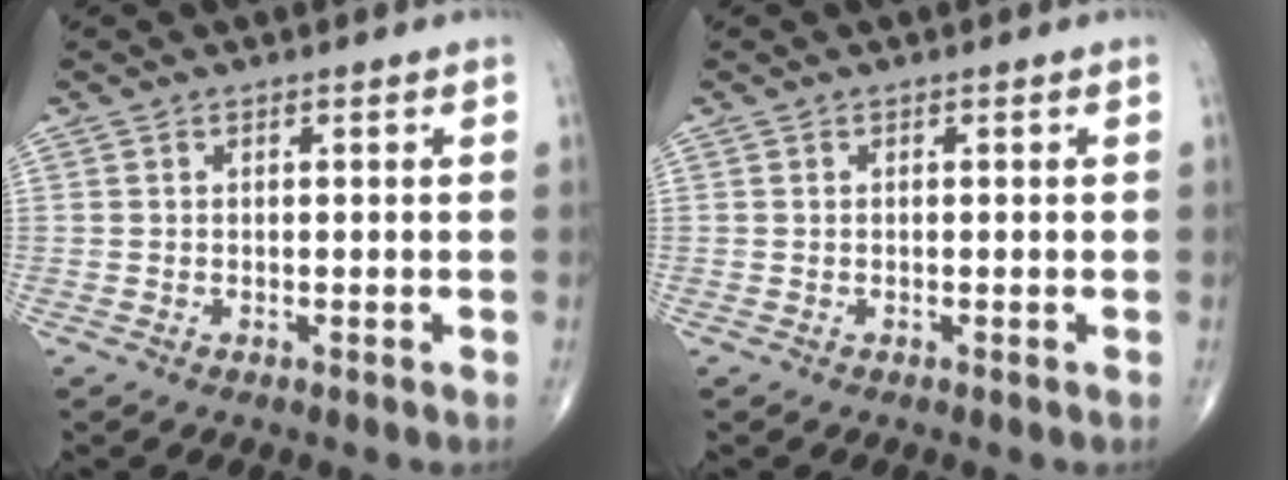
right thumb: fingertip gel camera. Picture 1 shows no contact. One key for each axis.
{"total": 0.0}